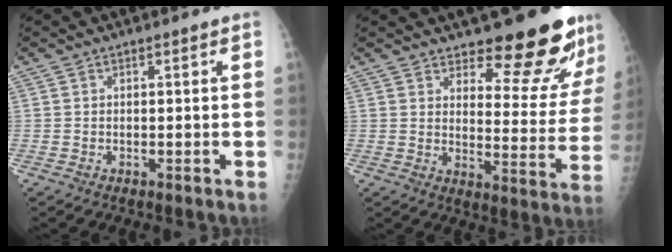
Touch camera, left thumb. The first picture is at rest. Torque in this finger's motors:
{"motor_torque": [0.18, 0.53, 0.09, -0.27, 0.09]}